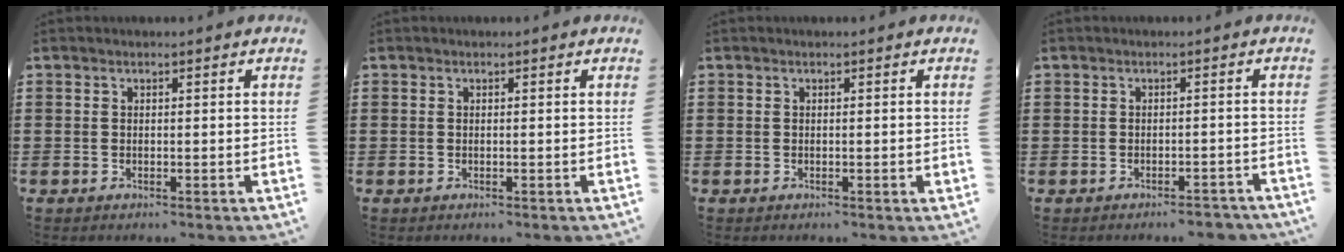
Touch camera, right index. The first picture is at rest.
{"total": 0.0}
{"total": 0.6, "force": [-0.1, 0.1, 0.6], "torque": [-0.010, -0.003, -0.001]}
{"total": 2.3, "force": [-2.2, 0.5, 0.2], "torque": [-0.009, 0.002, -0.047]}